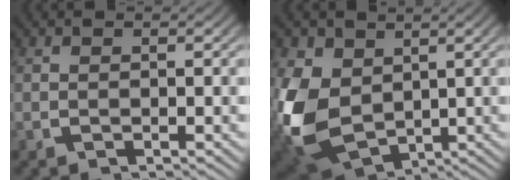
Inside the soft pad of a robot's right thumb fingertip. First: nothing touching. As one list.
[{"total": 12.2, "force": [-1.7, 9.3, 7.8], "torque": [-0.229, -0.072, 0.011]}]